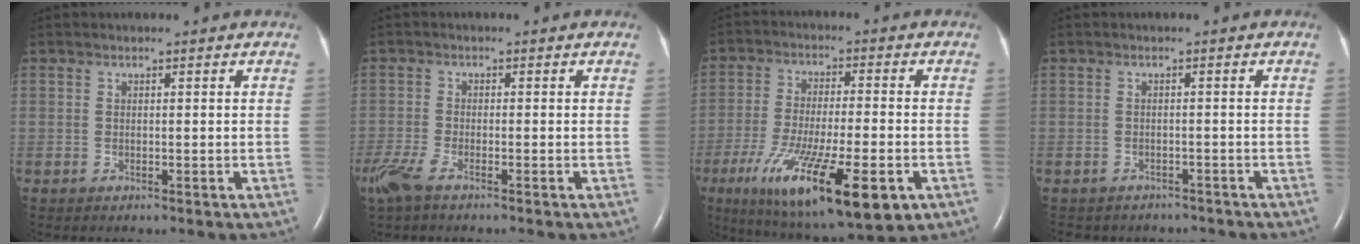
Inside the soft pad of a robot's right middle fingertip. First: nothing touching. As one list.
[{"total": 4.8, "force": [-3.4, 0.9, 3.2], "torque": [-0.076, -0.013, -0.067]}, {"total": 19.2, "force": [-8.5, 4.2, 16.7], "torque": [-0.281, -0.042, -0.130]}, {"total": 6.3, "force": [-5.7, 2.5, 0.8], "torque": [-0.015, 0.004, -0.061]}]